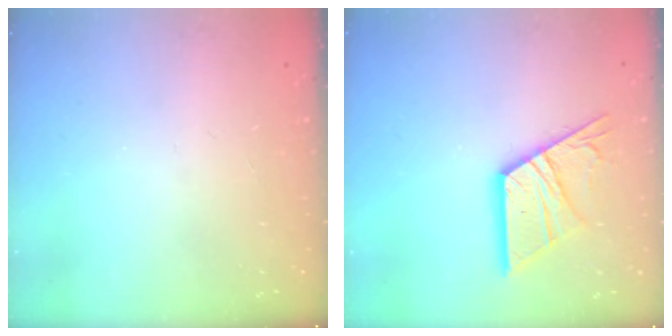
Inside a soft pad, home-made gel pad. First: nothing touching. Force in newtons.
{"total": 14.1, "press": 14.1, "slide": 0.8}